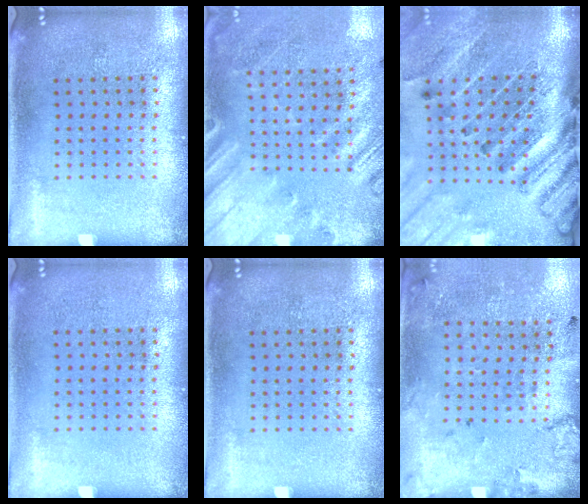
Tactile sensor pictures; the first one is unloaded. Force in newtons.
{"total": 2.6, "press": 1.9, "slide": 1.8}
{"total": 4.5, "press": 3.4, "slide": 2.9}
{"total": 0.0}
{"total": 0.0}
{"total": 2.2, "press": 1.3, "slide": 1.7}